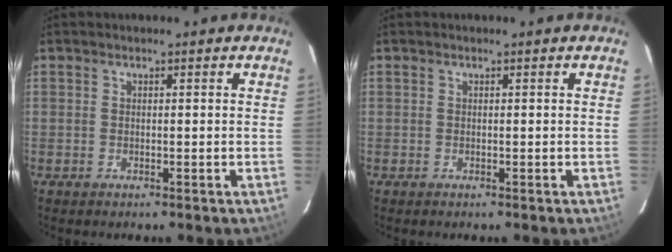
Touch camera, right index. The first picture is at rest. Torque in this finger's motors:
{"motor_torque": [0.00, 0.00, 0.02, 0.00]}